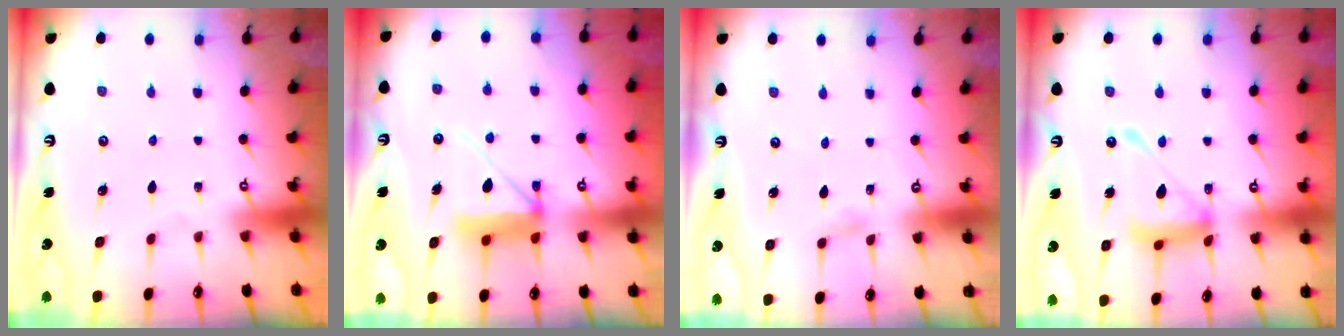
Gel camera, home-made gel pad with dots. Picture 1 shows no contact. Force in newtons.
{"total": 9.8, "press": 9.7, "slide": 1.4}
{"total": 2.9, "press": 2.9, "slide": 0.3}
{"total": 13.9, "press": 13.8, "slide": 1.4}